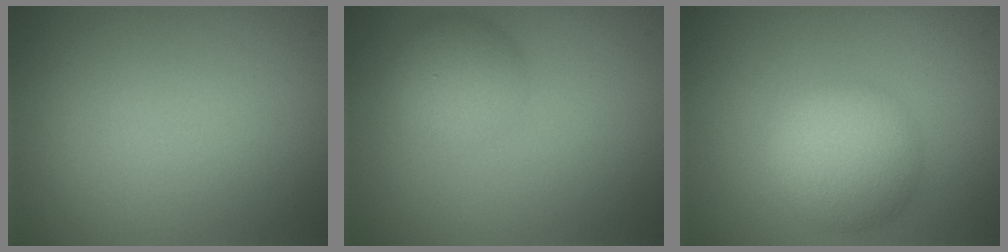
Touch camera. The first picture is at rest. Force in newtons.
{"total": 3.0, "press": 2.9, "slide": 0.2}
{"total": 5.4, "press": 5.4, "slide": 0.2}